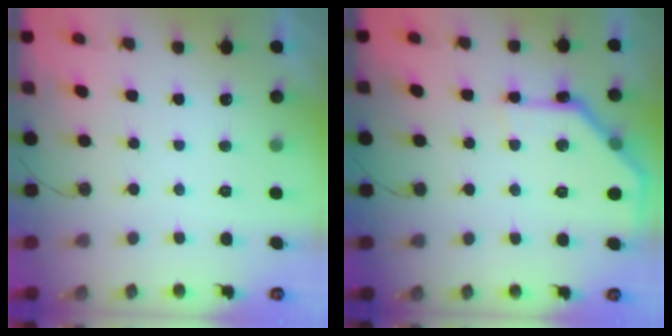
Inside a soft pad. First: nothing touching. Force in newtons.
{"total": 14.7, "press": 14.6, "slide": 0.4}